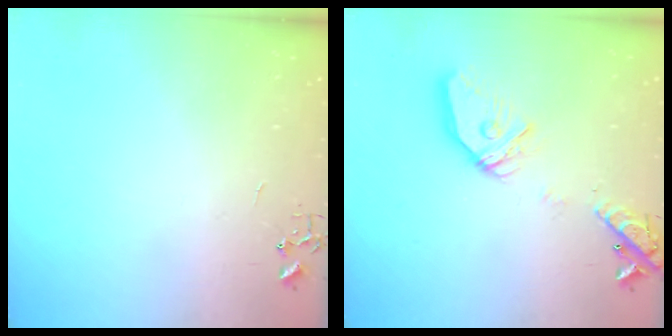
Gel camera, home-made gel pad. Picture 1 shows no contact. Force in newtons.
{"total": 17.0, "press": 16.8, "slide": 2.6}